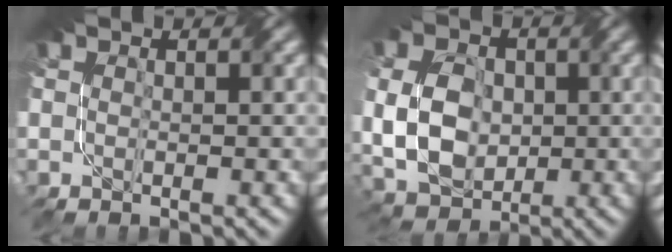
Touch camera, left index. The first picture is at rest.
{"total": 7.7, "force": [-1.1, 5.6, 5.2], "torque": [-0.112, -0.002, -0.028]}